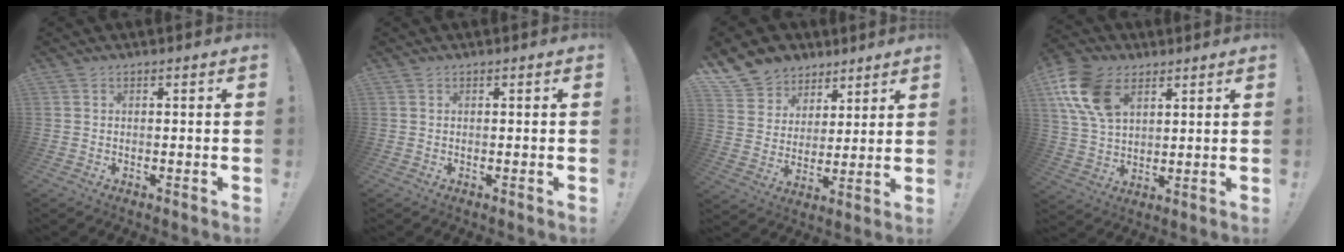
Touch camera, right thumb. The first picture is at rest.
{"total": 0.0}
{"total": 10.8, "force": [6.9, 8.2, 1.8], "torque": [-0.037, -0.050, 0.139]}
{"total": 15.6, "force": [7.1, 10.2, 9.5], "torque": [-0.191, -0.018, 0.138]}